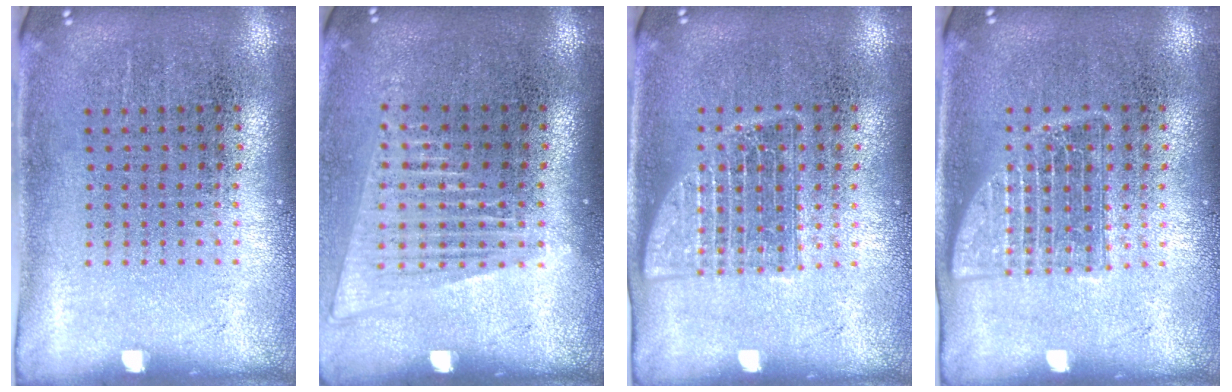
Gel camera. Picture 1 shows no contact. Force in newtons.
{"total": 1.4, "press": 1.3, "slide": 0.6}
{"total": 1.3, "press": 1.3, "slide": 0.3}
{"total": 1.3, "press": 1.3, "slide": 0.3}